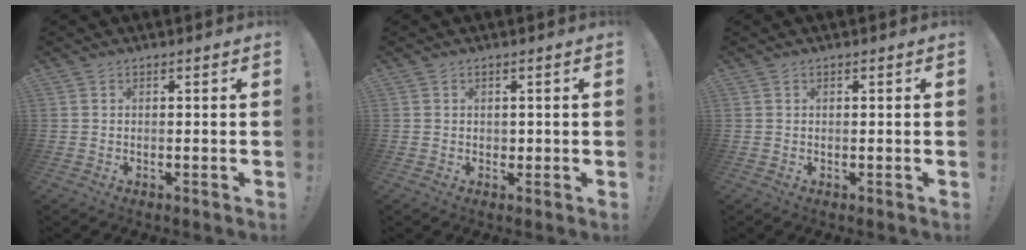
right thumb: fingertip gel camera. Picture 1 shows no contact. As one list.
[{"total": 1.1, "force": [0.2, 1.1, 0.2], "torque": [0.003, -0.001, 0.003]}, {"total": 0.0}]